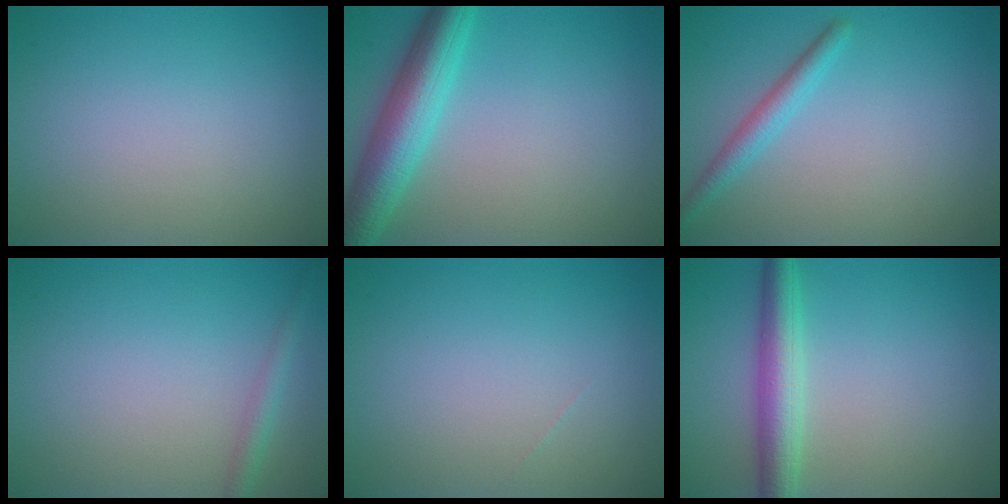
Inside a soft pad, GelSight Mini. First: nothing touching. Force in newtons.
{"total": 6.2, "press": 6.2, "slide": 0.2}
{"total": 2.1, "press": 2.1, "slide": 0.2}
{"total": 1.6, "press": 1.6, "slide": 0.1}
{"total": 0.0}
{"total": 4.2, "press": 4.2, "slide": 0.1}